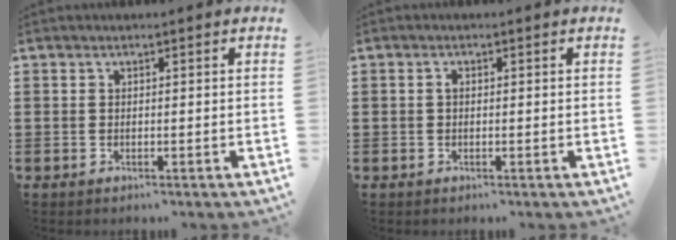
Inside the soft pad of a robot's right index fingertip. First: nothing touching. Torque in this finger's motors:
{"motor_torque": [0.28, -0.37, 0.14, 0.04]}